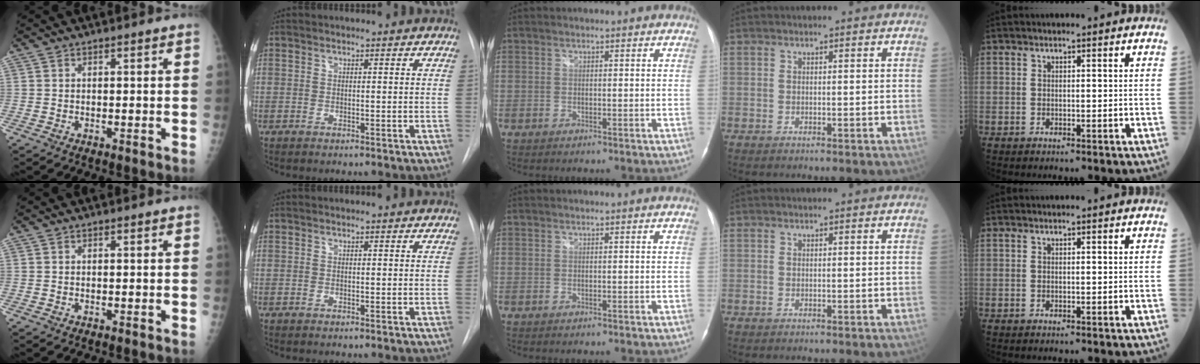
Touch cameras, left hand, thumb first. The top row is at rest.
{}